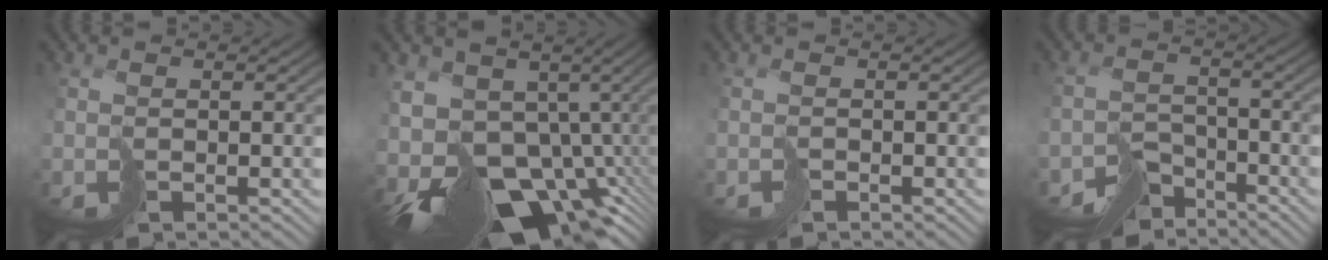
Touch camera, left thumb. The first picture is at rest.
{"total": 15.4, "force": [-5.7, 9.8, 10.5], "torque": [-0.201, -0.011, -0.068]}
{"total": 0.8, "force": [-0.7, 0.0, -0.2], "torque": [0.010, 0.004, -0.015]}
{"total": 5.7, "force": [-5.2, 2.1, 0.4], "torque": [0.007, -0.012, -0.090]}